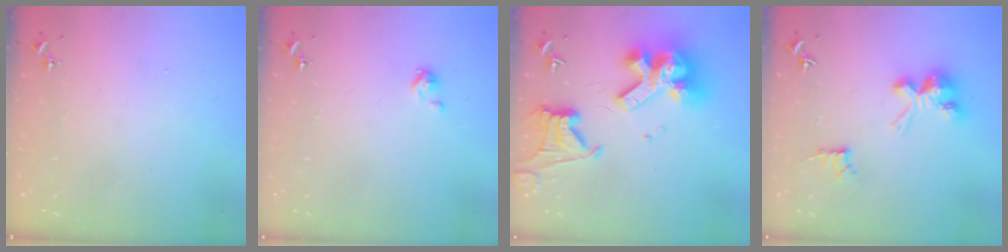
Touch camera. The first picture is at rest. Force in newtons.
{"total": 2.9, "press": 2.9, "slide": 0.2}
{"total": 21.3, "press": 21.1, "slide": 2.6}
{"total": 10.6, "press": 10.6, "slide": 0.3}